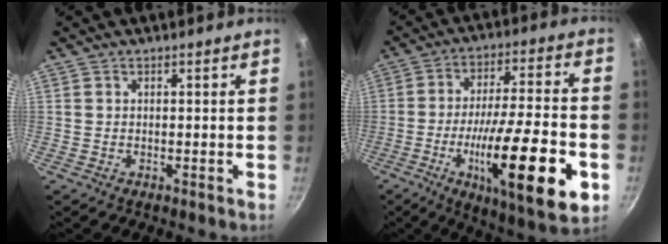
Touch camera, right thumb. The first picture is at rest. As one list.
[{"total": 23.7, "force": [-7.9, 5.8, 21.6], "torque": [-0.326, 0.018, -0.121]}]